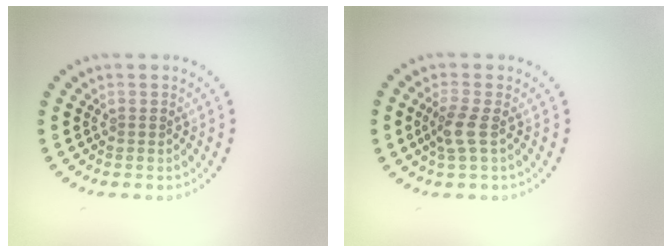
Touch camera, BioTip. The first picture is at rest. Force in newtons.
{"total": 1.9, "press": 1.6, "slide": 1.1}